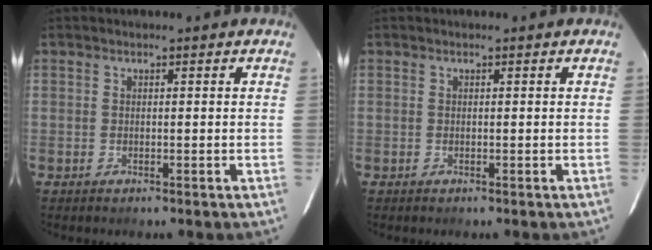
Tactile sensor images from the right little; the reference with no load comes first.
{"total": 0.0}